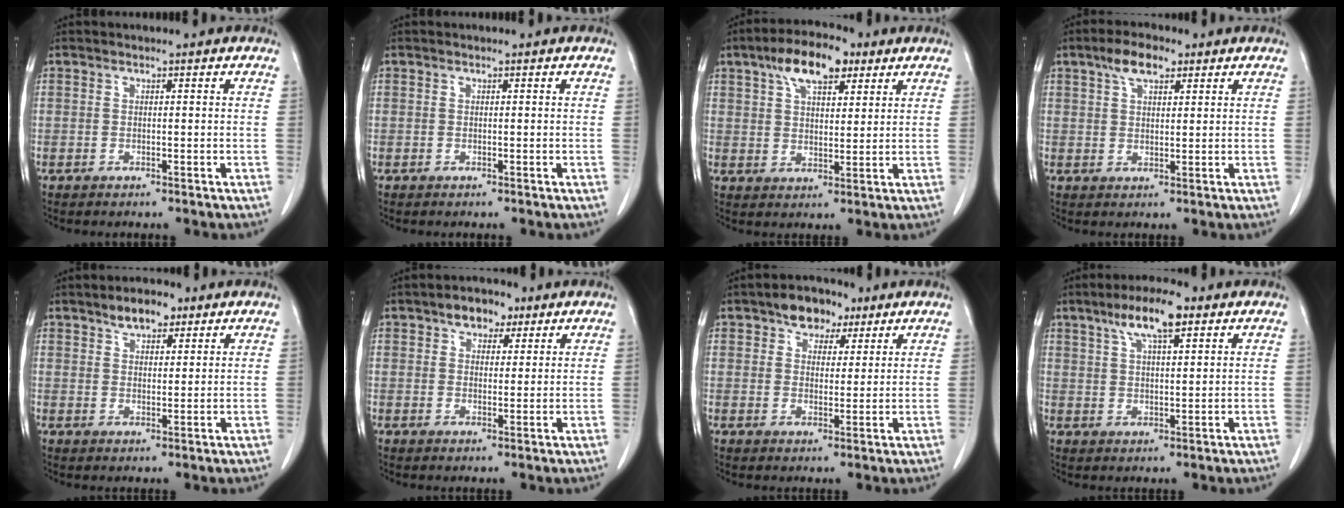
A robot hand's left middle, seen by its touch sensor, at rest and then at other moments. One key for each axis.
{"total": 0.0}
{"total": 9.1, "fx": 5.3, "fy": 3.7, "fz": 6.4, "tx": -0.117, "ty": 0.020, "tz": 0.091}
{"total": 5.0, "fx": 3.0, "fy": 2.0, "fz": 3.5, "tx": -0.071, "ty": 0.013, "tz": 0.056}
{"total": 4.6, "fx": 3.1, "fy": 2.1, "fz": 2.6, "tx": -0.045, "ty": 0.008, "tz": 0.054}
{"total": 4.5, "fx": 2.7, "fy": 2.8, "fz": 2.3, "tx": -0.035, "ty": 0.014, "tz": 0.044}
{"total": 6.0, "fx": 3.7, "fy": 3.8, "fz": 2.8, "tx": -0.039, "ty": 0.015, "tz": 0.060}
{"total": 7.8, "fx": 4.6, "fy": 1.7, "fz": 6.0, "tx": -0.117, "ty": 0.013, "tz": 0.080}